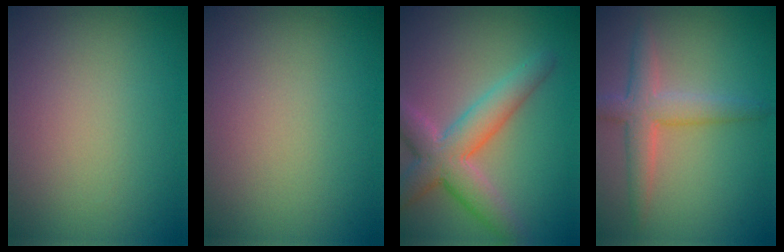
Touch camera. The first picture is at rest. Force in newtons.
{"total": 0.0}
{"total": 5.8, "press": 5.8, "slide": 0.3}
{"total": 3.7, "press": 3.7, "slide": 0.2}